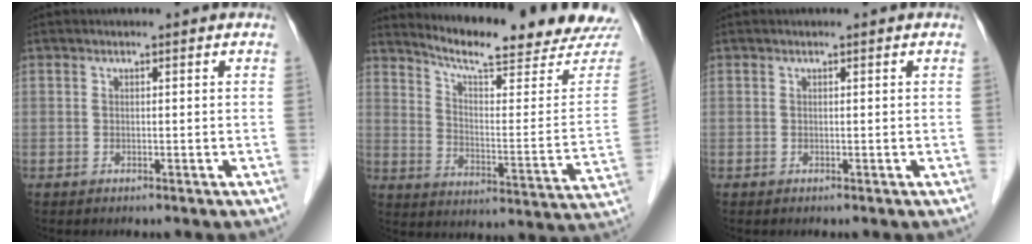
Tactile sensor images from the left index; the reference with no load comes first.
{"total": 20.8, "force": [19.7, 0.5, 6.7], "torque": [-0.108, -0.084, 0.259]}
{"total": 0.0}